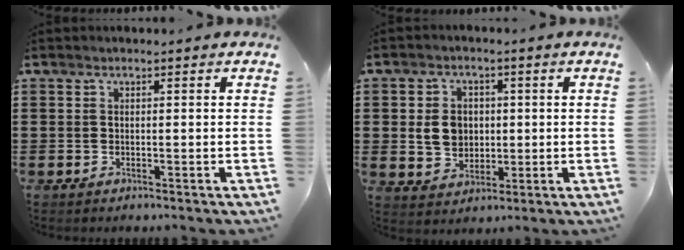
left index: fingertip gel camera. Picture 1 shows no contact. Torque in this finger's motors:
{"motor_torque": [0.94, 0.48, 0.50, 0.05]}